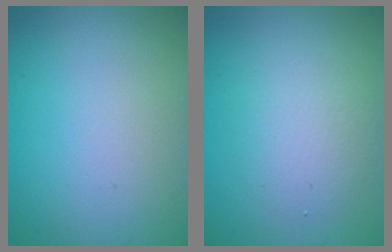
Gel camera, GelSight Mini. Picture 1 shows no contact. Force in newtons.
{"total": 2.9, "press": 2.9, "slide": 0.3}